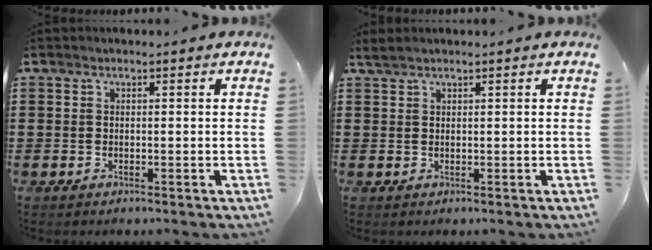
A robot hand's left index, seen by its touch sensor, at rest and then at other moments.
{"total": 1.1, "force": [0.8, 0.1, 0.7], "torque": [-0.014, 0.000, 0.016]}